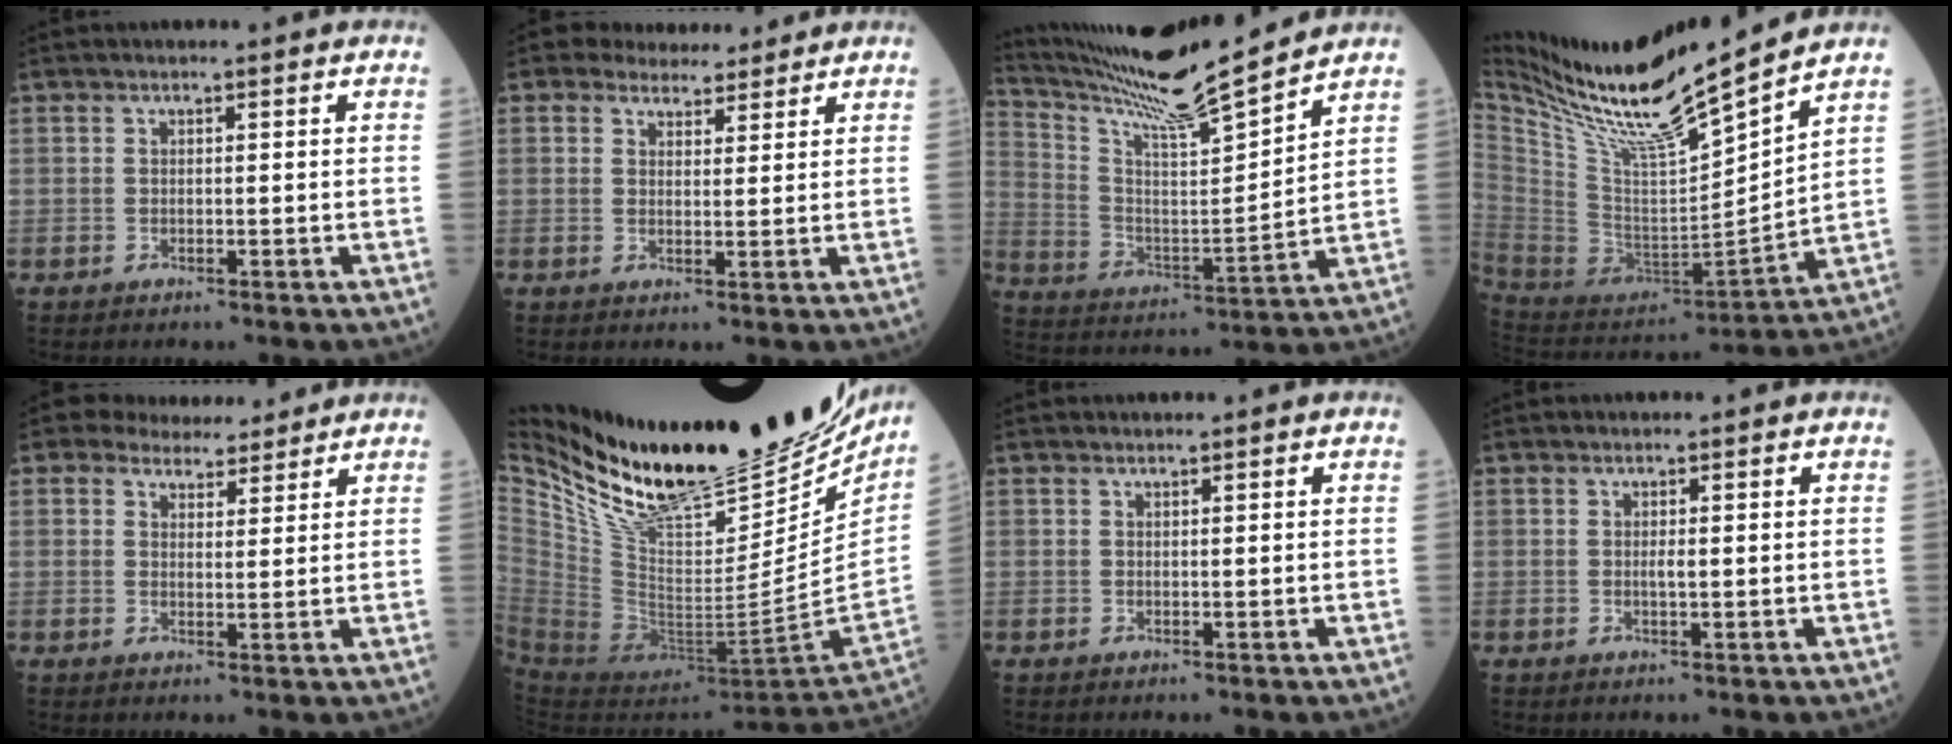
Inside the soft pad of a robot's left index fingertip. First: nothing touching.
{"total": 5.6, "force": [4.9, 2.5, 1.0], "torque": [-0.010, 0.010, 0.067]}
{"total": 15.9, "force": [14.6, -1.6, 6.1], "torque": [-0.132, -0.018, 0.256]}
{"total": 20.3, "force": [16.9, -0.4, 11.3], "torque": [-0.210, -0.025, 0.312]}
{"total": 6.2, "force": [5.4, 2.6, 1.3], "torque": [-0.015, 0.008, 0.075]}
{"total": 32.9, "force": [26.2, 9.6, 17.4], "torque": [-0.309, -0.042, 0.411]}
{"total": 0.0}
{"total": 0.9, "force": [0.0, 0.1, 0.9], "torque": [-0.017, -0.001, 0.001]}